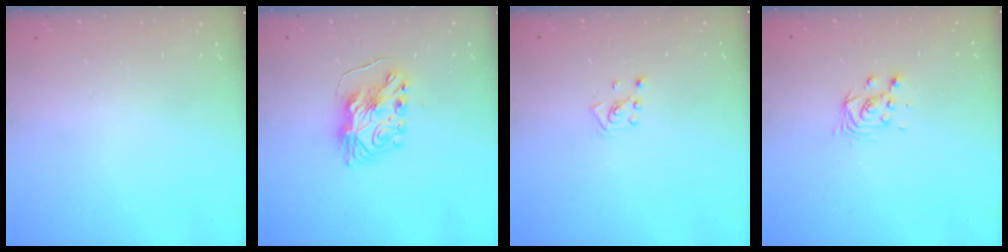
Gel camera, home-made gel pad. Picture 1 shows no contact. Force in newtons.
{"total": 8.6, "press": 8.5, "slide": 0.7}
{"total": 2.2, "press": 2.2, "slide": 0.6}
{"total": 4.1, "press": 4.1, "slide": 0.3}